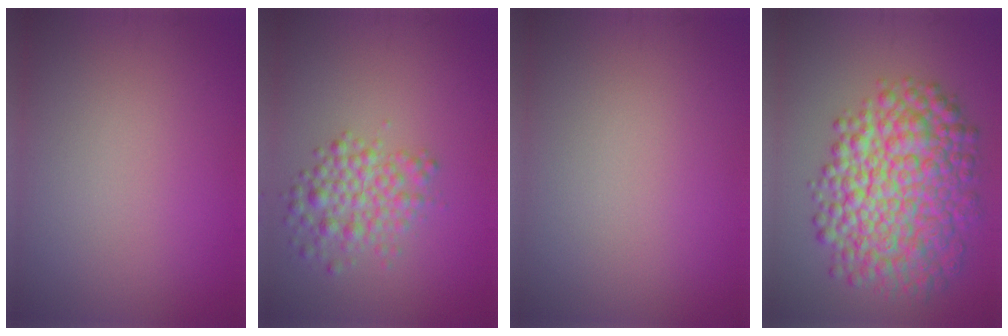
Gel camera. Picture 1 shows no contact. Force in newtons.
{"total": 3.5, "press": 3.5, "slide": 0.1}
{"total": 0.0}
{"total": 10.5, "press": 10.5, "slide": 0.2}